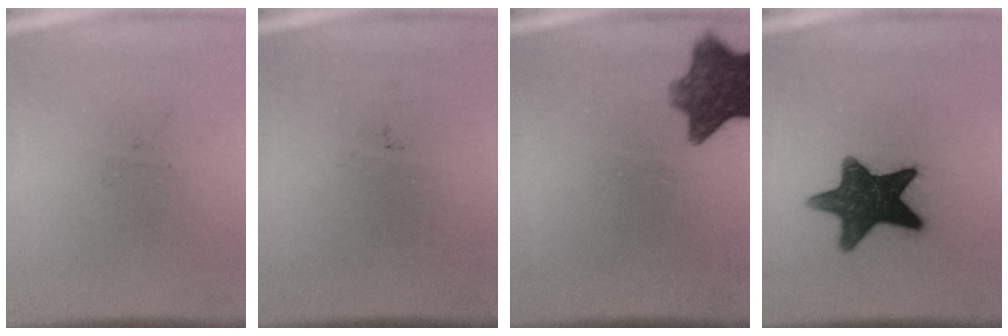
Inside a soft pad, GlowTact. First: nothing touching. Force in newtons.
{"total": 0.0}
{"total": 9.4}
{"total": 12.7}